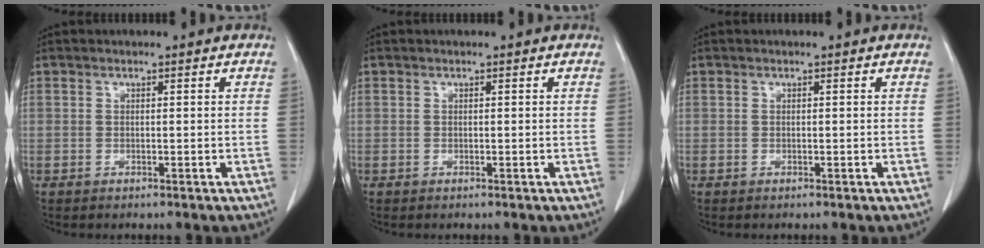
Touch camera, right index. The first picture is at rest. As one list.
[{"total": 0.0}, {"total": 0.0}]